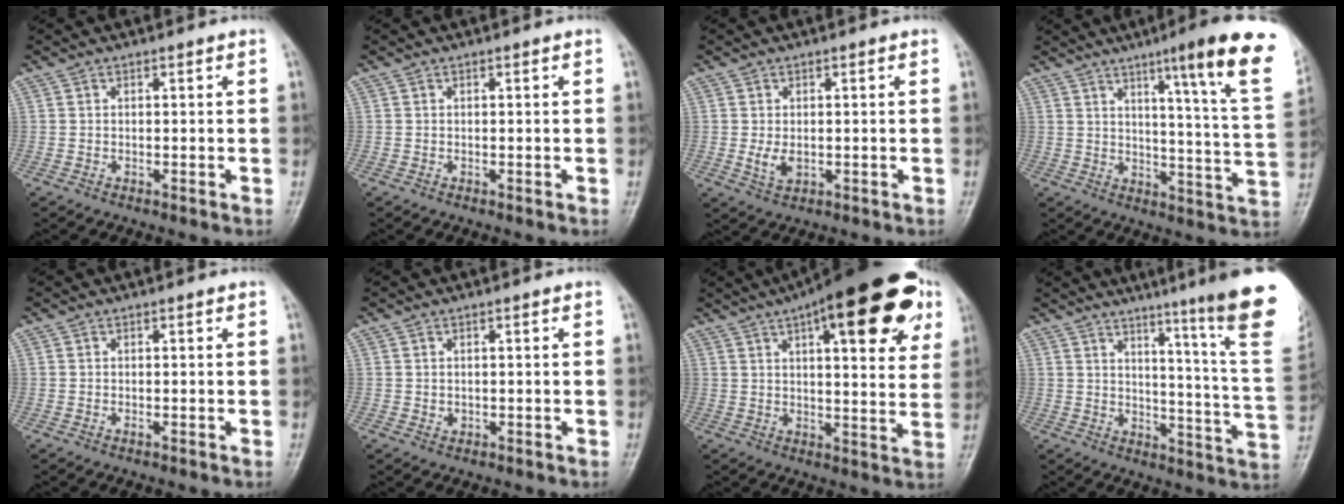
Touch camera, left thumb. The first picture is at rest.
{"total": 0.0}
{"total": 3.3, "force": [-0.1, 2.0, 2.6], "torque": [-0.044, -0.009, 0.004]}
{"total": 19.5, "force": [10.8, 0.8, 16.2], "torque": [-0.203, -0.054, 0.136]}
{"total": 0.5, "force": [0.1, 0.2, 0.5], "torque": [-0.010, -0.001, 0.002]}
{"total": 1.1, "force": [0.2, 0.9, 0.7], "torque": [-0.007, -0.001, 0.007]}
{"total": 24.8, "force": [11.9, 8.4, 20.1], "torque": [-0.256, -0.001, 0.162]}
{"total": 22.0, "force": [14.1, -0.3, 16.9], "torque": [-0.205, -0.104, 0.179]}